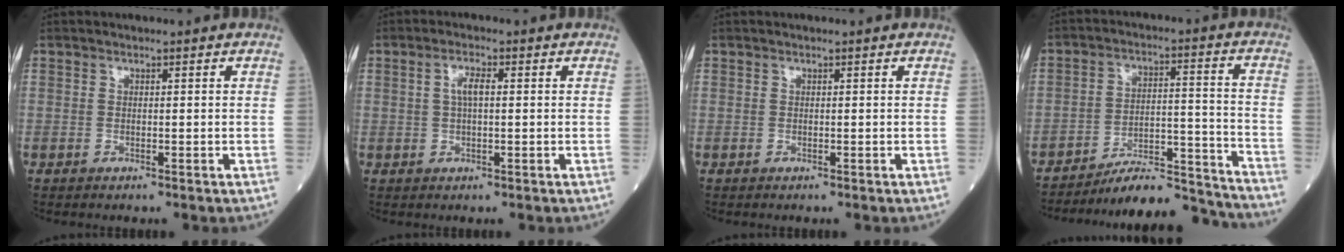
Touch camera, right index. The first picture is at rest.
{"total": 2.8, "force": [0.5, 0.8, 2.6], "torque": [-0.053, 0.007, 0.009]}
{"total": 0.0}
{"total": 14.2, "force": [-14.0, 0.4, 2.0], "torque": [-0.018, 0.037, -0.217]}